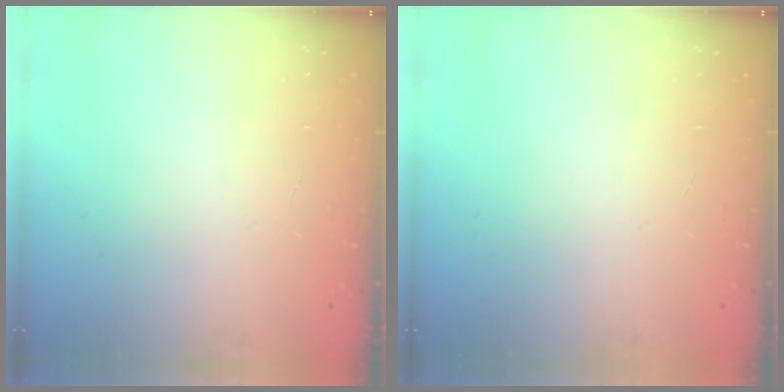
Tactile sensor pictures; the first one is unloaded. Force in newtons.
{"total": 0.0}